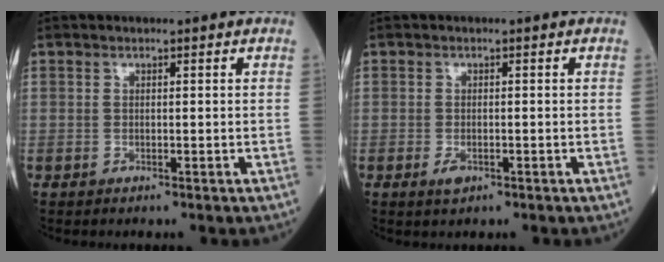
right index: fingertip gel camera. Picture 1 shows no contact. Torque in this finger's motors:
{"motor_torque": [0.23, -0.13, 0.17, 0.05]}